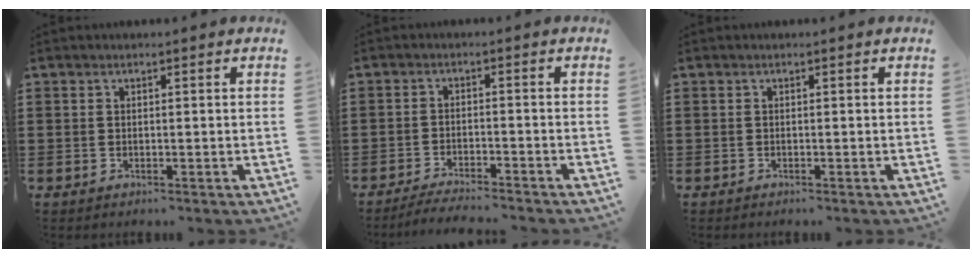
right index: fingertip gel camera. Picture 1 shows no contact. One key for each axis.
{"total": 3.1, "fx": -3.0, "fy": -0.2, "fz": 0.7, "tx": -0.013, "ty": -0.002, "tz": -0.060}
{"total": 0.0}